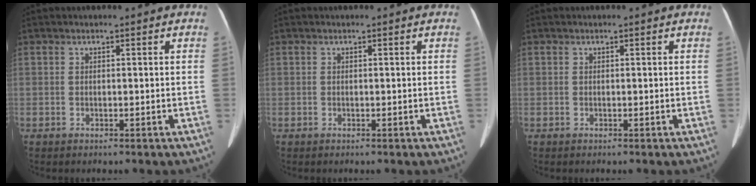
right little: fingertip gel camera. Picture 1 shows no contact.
{"total": 0.0}
{"total": 0.0}